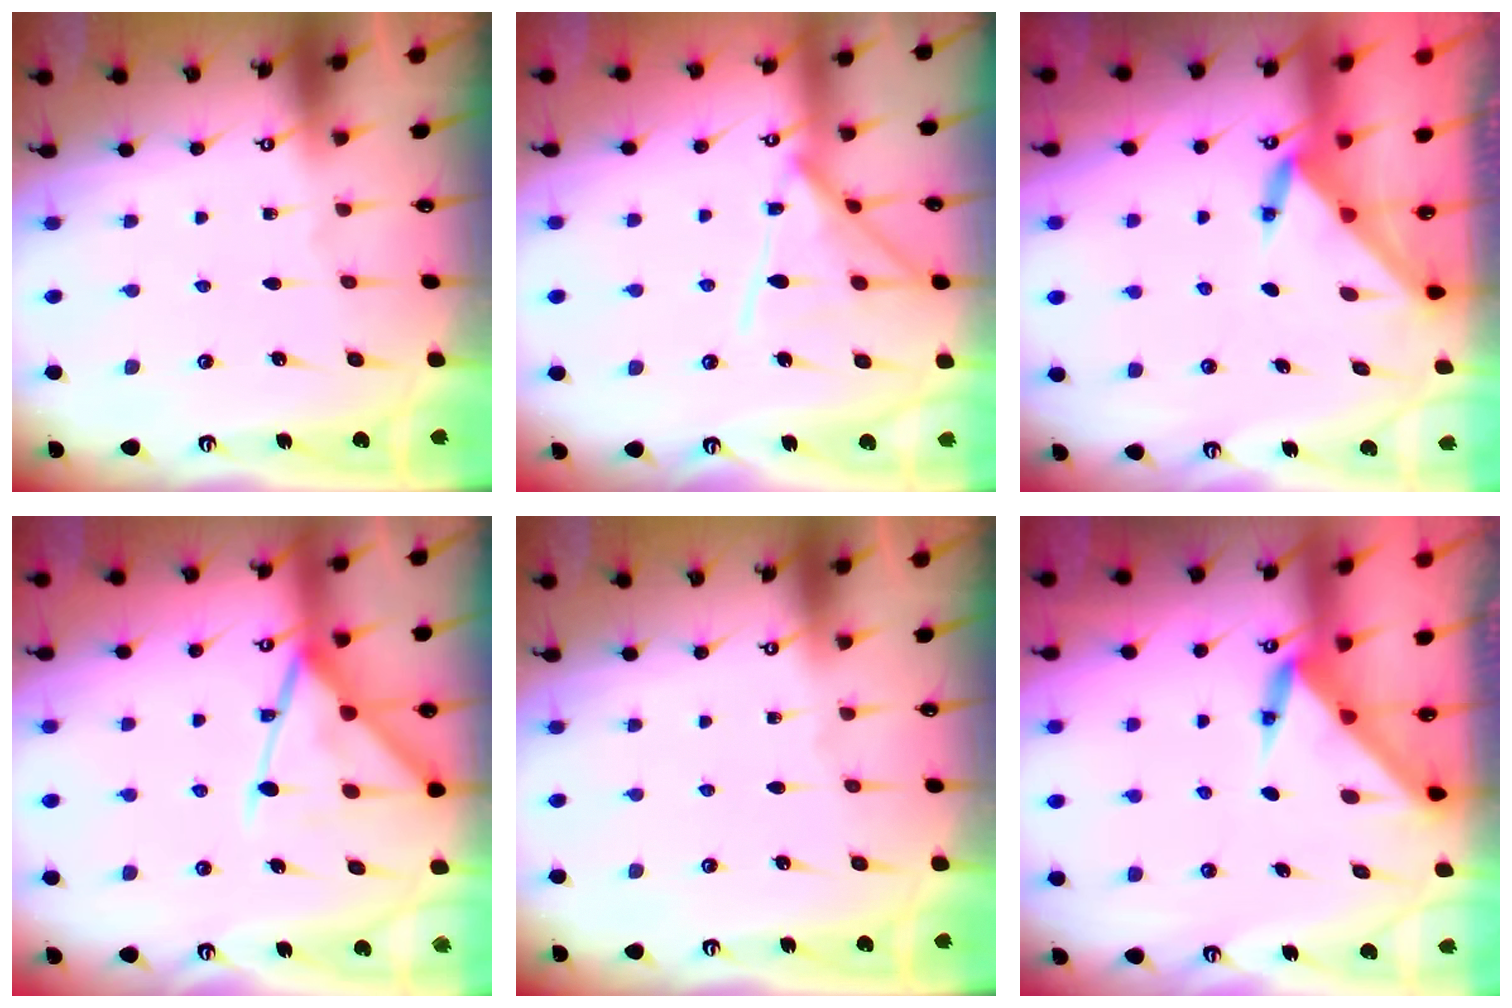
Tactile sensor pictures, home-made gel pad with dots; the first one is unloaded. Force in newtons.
{"total": 13.8, "press": 13.7, "slide": 1.1}
{"total": 3.4, "press": 3.4, "slide": 0.4}
{"total": 14.9, "press": 14.9, "slide": 1.2}
{"total": 0.0}
{"total": 3.4, "press": 3.4, "slide": 0.1}